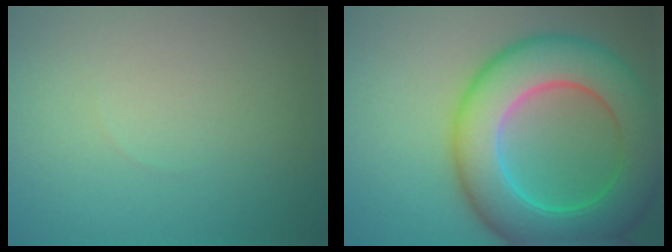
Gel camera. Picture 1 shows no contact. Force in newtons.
{"total": 11.0, "press": 11.0, "slide": 0.2}